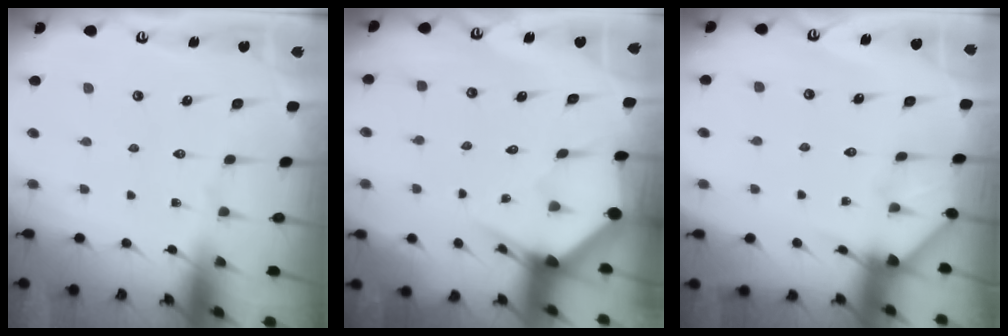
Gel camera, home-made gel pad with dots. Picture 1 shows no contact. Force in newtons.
{"total": 3.1, "press": 3.1, "slide": 0.5}
{"total": 4.8, "press": 4.8, "slide": 0.3}